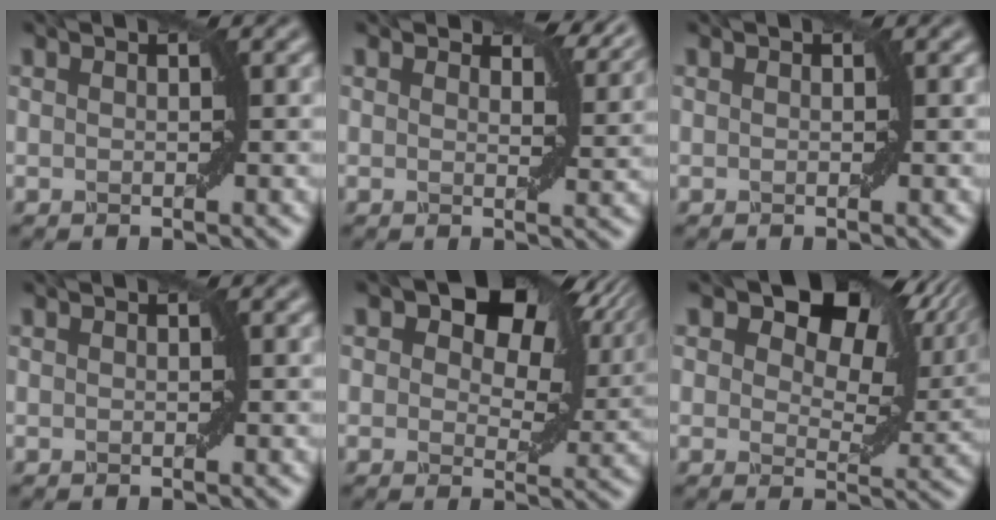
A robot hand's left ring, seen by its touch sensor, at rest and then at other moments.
{"total": 3.7, "force": [2.8, 1.4, 1.9], "torque": [-0.025, 0.002, 0.043]}
{"total": 0.0}
{"total": 0.0}
{"total": 10.6, "force": [5.6, 5.5, 7.1], "torque": [-0.095, 0.010, 0.082]}
{"total": 11.6, "force": [6.7, 5.8, 7.5], "torque": [-0.103, 0.009, 0.101]}